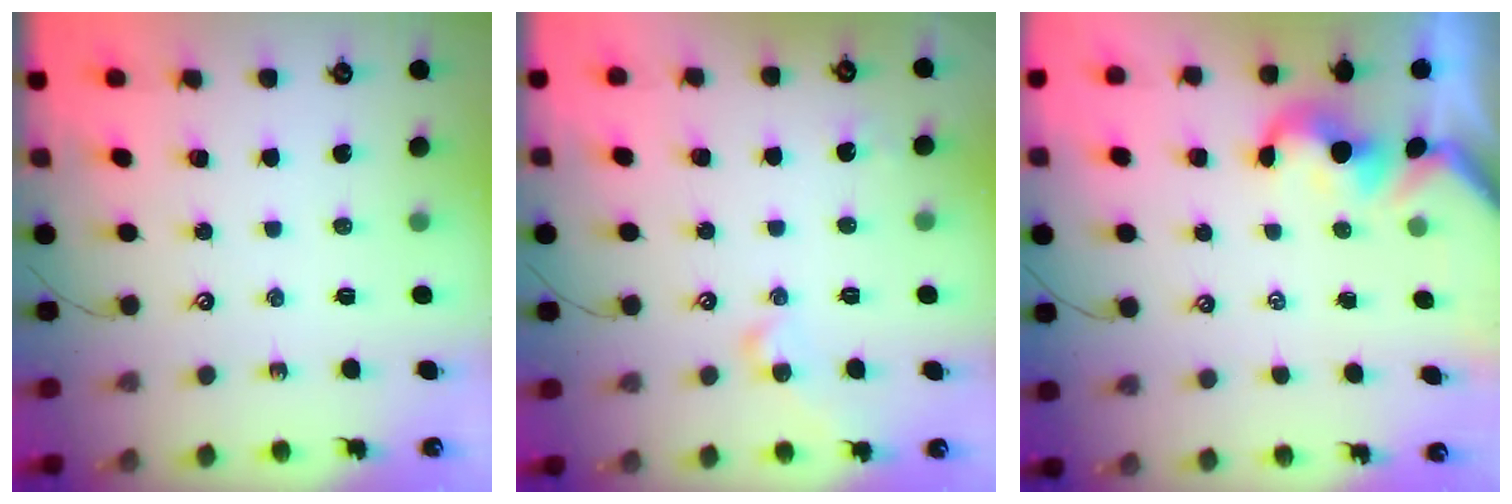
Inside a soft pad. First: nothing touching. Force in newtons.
{"total": 4.1, "press": 4.0, "slide": 0.8}
{"total": 0.9, "press": 0.8, "slide": 0.4}